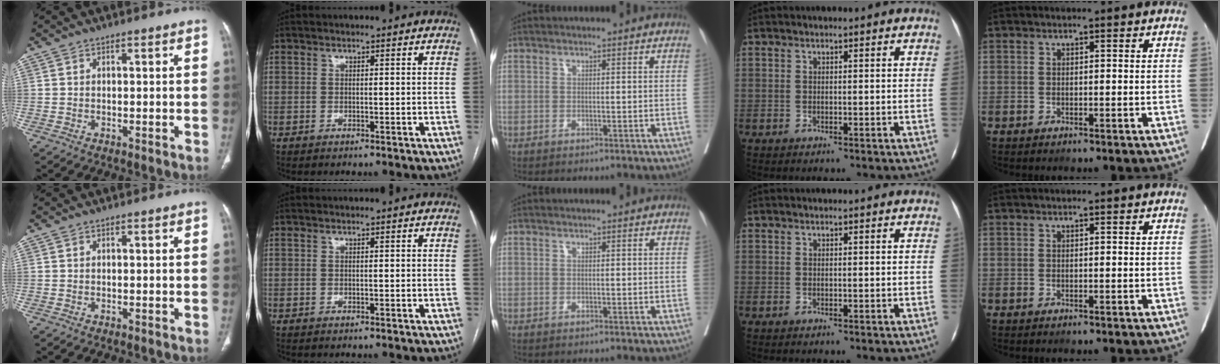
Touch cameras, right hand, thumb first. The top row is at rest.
{}